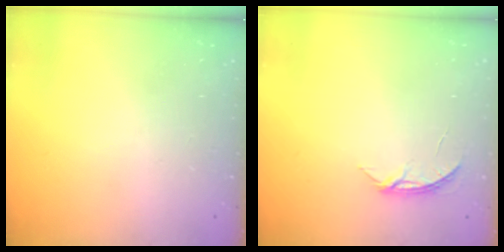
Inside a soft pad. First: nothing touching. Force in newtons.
{"total": 4.0, "press": 4.0, "slide": 0.4}